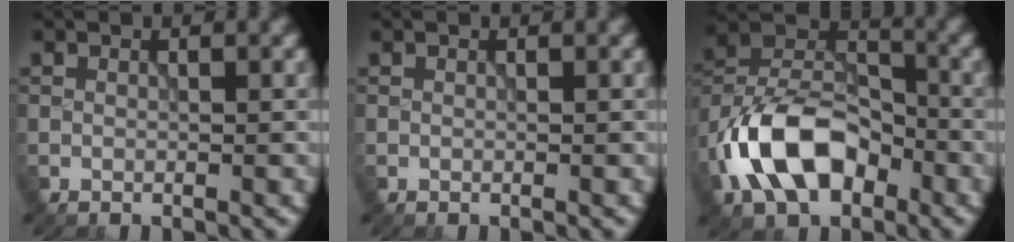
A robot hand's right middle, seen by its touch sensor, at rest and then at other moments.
{"total": 0.0}
{"total": 9.8, "force": [-4.4, 5.8, 6.6], "torque": [-0.127, 0.016, -0.090]}